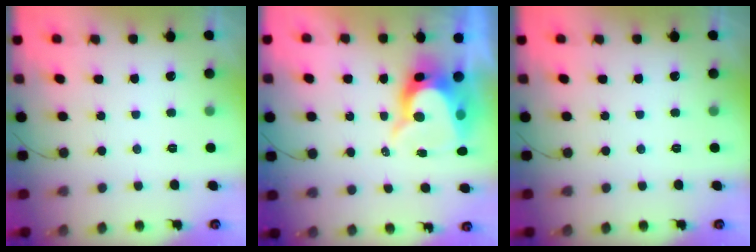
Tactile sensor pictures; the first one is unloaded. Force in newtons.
{"total": 10.8, "press": 10.8, "slide": 0.6}
{"total": 0.0}